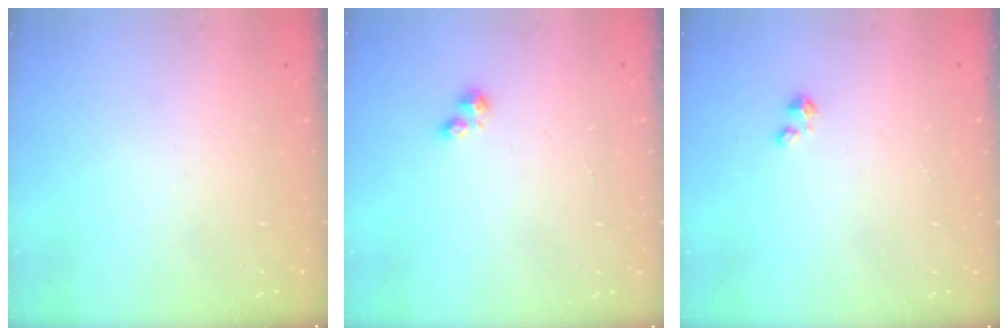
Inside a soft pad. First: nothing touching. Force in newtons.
{"total": 1.9, "press": 1.9, "slide": 0.2}
{"total": 0.8, "press": 0.7, "slide": 0.3}